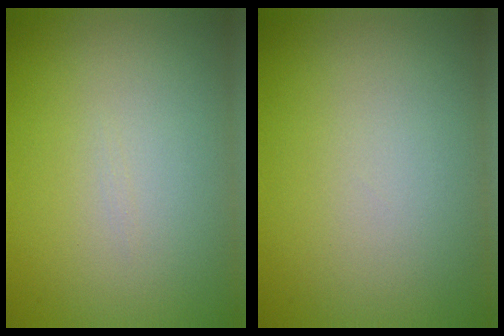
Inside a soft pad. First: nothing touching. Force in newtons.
{"total": 0.0}